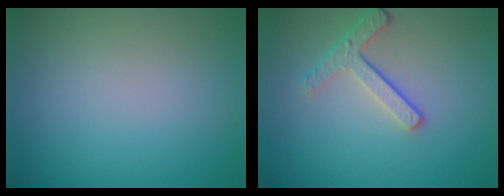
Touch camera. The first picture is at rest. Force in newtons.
{"total": 2.9, "press": 2.4, "slide": 1.6}